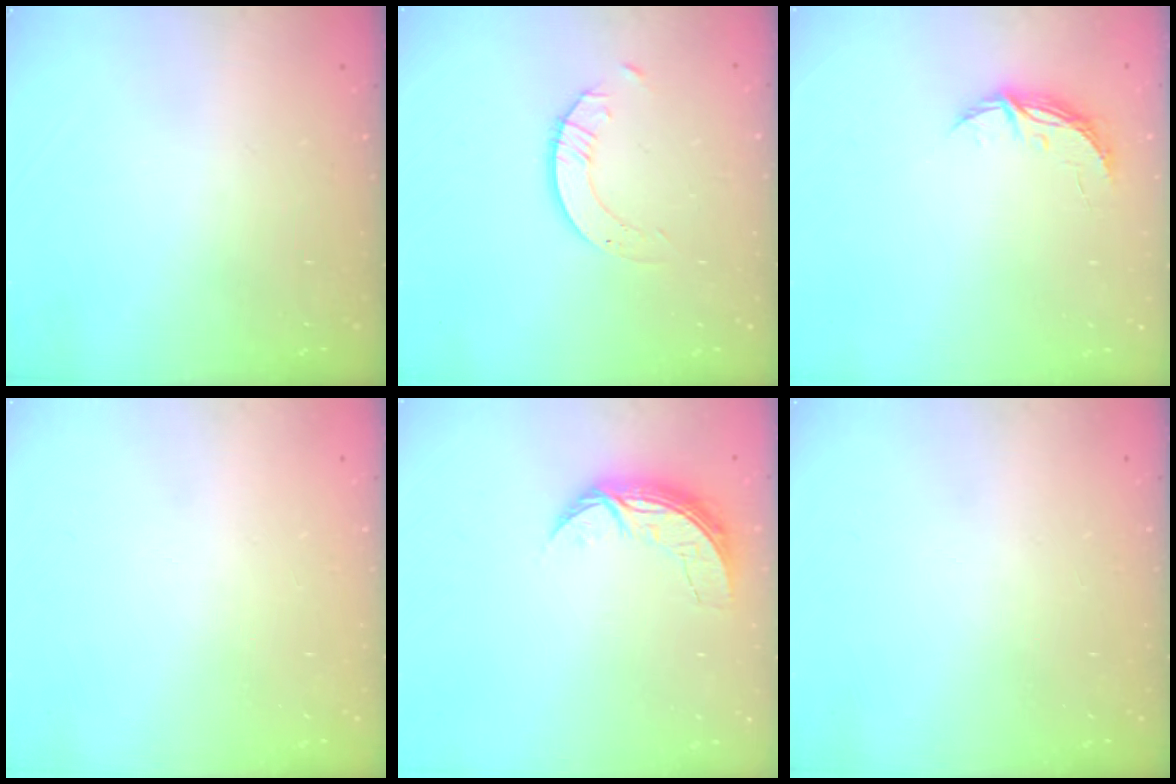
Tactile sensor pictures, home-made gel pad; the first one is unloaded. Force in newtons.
{"total": 2.1, "press": 2.1, "slide": 0.2}
{"total": 4.6, "press": 4.6, "slide": 0.4}
{"total": 0.0}
{"total": 7.1, "press": 7.1, "slide": 0.6}
{"total": 0.0}